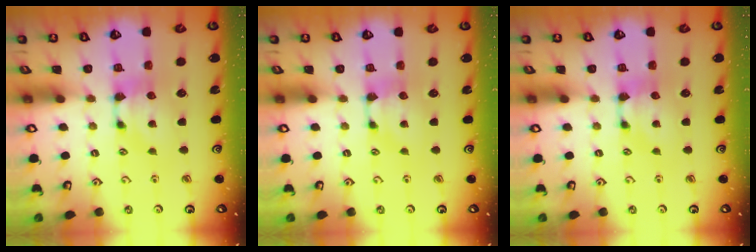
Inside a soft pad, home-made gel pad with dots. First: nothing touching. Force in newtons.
{"total": 0.0}
{"total": 0.0}